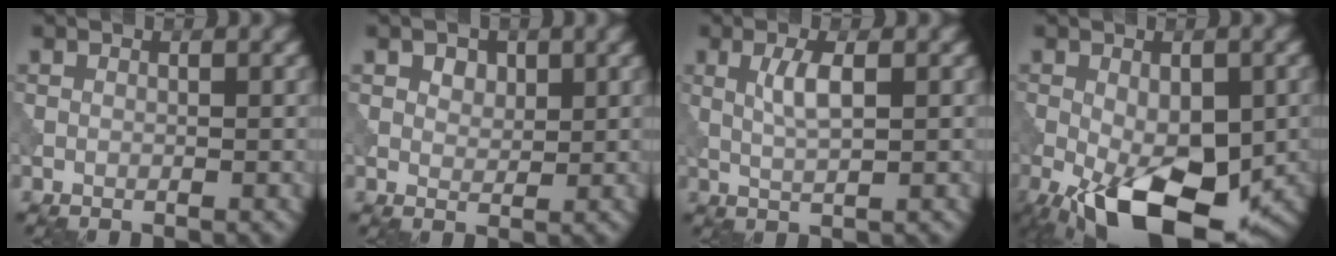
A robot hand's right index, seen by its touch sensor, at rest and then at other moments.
{"total": 2.1, "force": [1.1, 1.4, 1.1], "torque": [-0.021, -0.001, 0.017]}
{"total": 2.6, "force": [0.4, 0.6, 2.5], "torque": [-0.055, 0.000, 0.009]}
{"total": 12.4, "force": [-5.0, 6.2, 9.6], "torque": [-0.171, -0.037, -0.071]}